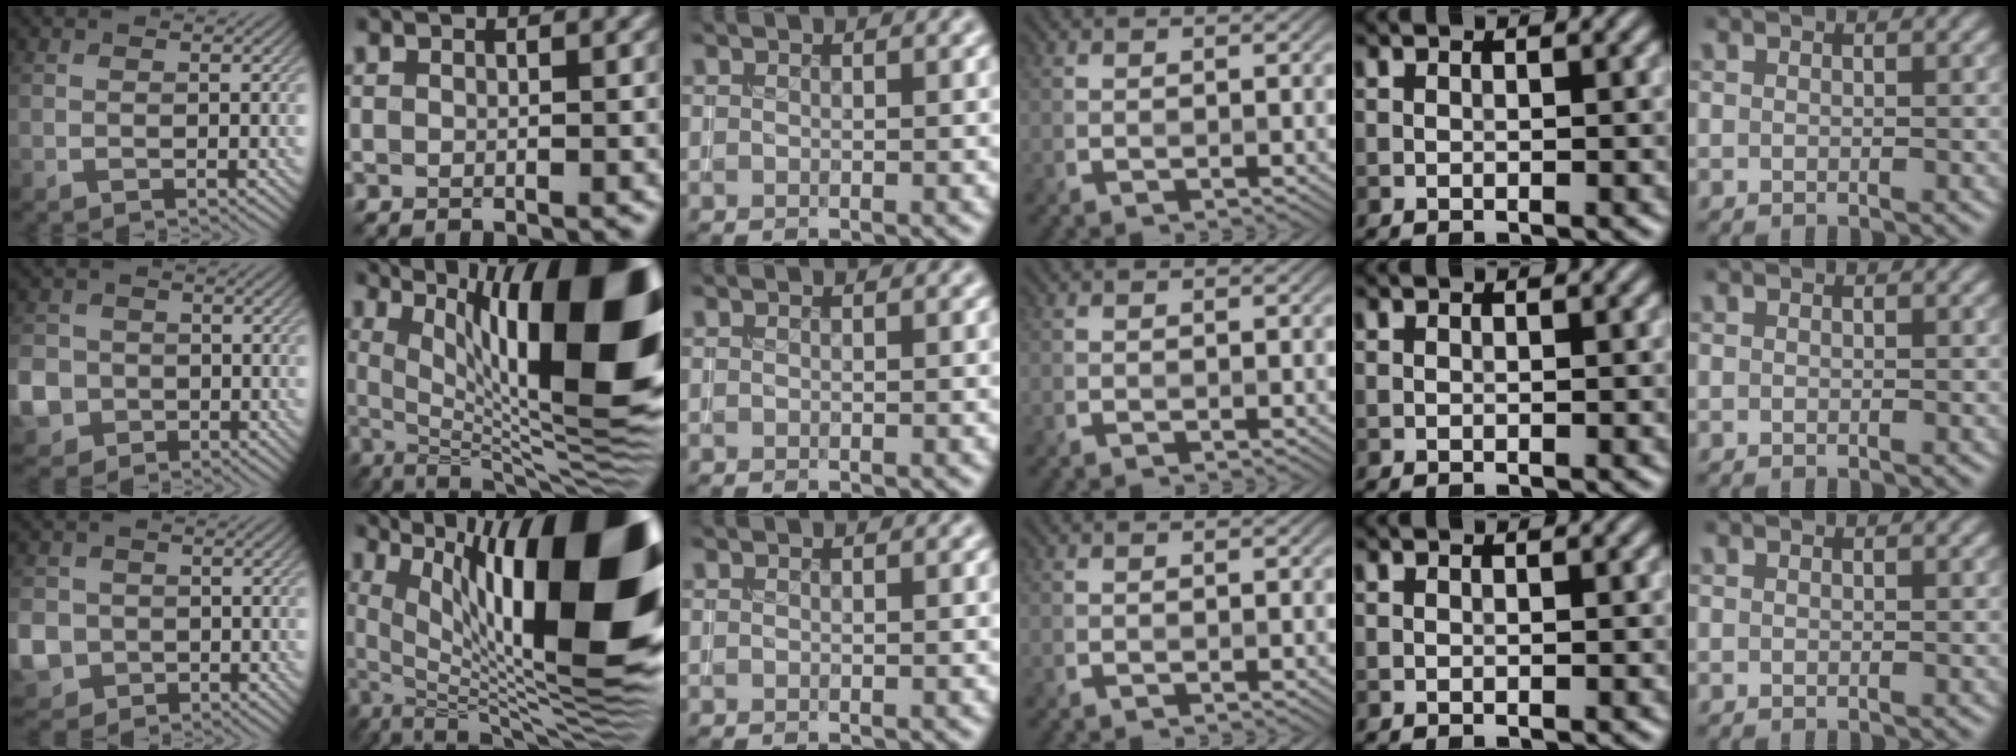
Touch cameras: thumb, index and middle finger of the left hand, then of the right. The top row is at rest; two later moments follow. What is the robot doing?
{"motion": "insert", "object": "coin"}